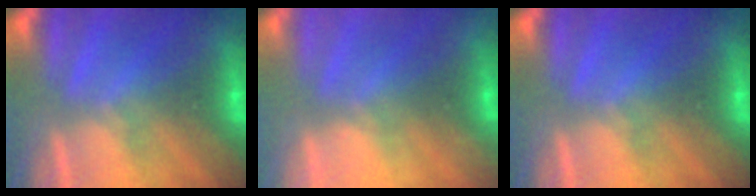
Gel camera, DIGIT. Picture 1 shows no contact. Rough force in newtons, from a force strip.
{"total": 2.2}
{"total": 0.0}